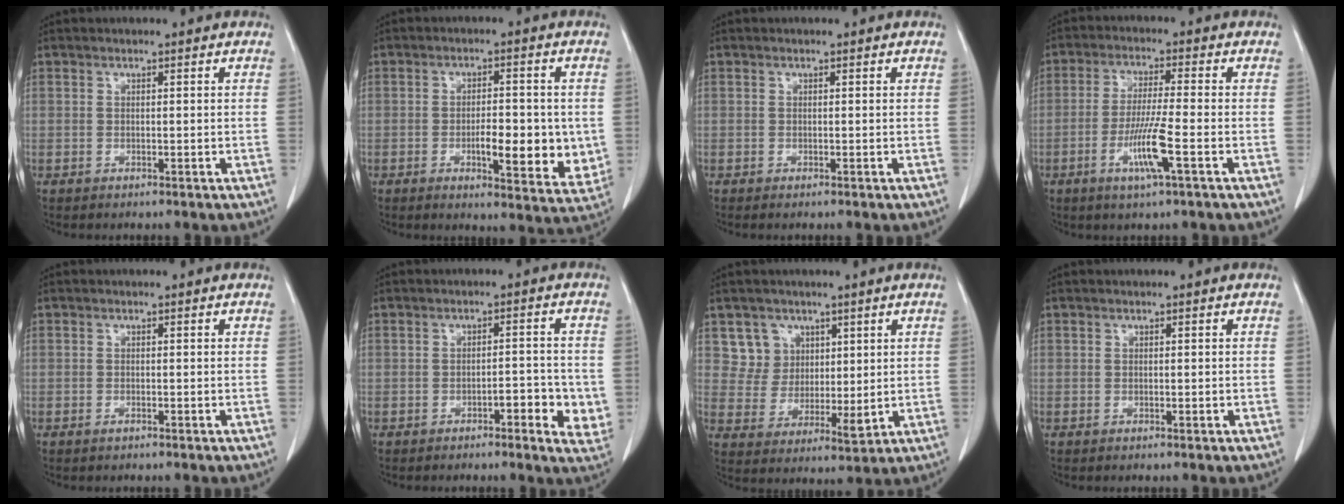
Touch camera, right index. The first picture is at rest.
{"total": 10.1, "force": [-1.4, 3.3, 9.5], "torque": [-0.122, -0.010, -0.012]}
{"total": 0.0}
{"total": 7.6, "force": [-3.0, -0.4, 6.9], "torque": [-0.135, -0.013, -0.057]}
{"total": 0.5, "force": [-0.4, 0.1, 0.3], "torque": [-0.010, -0.002, -0.004]}
{"total": 5.8, "force": [-1.8, 1.7, 5.2], "torque": [-0.060, 0.002, -0.021]}
{"total": 6.7, "force": [3.8, 5.5, 1.0], "torque": [-0.018, 0.006, 0.081]}
{"total": 0.0}